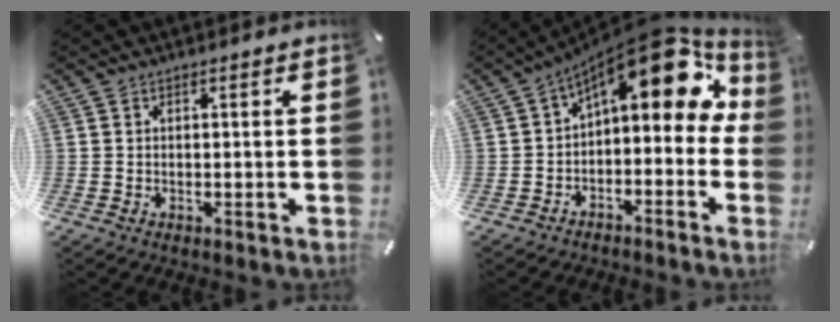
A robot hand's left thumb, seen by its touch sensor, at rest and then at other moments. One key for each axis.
{"total": 15.6, "fx": 7.1, "fy": 7.4, "fz": 11.9, "tx": -0.160, "ty": -0.058, "tz": 0.114}